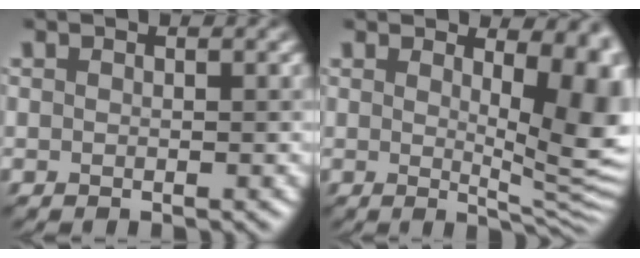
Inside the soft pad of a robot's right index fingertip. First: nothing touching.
{"total": 10.4, "force": [2.2, 4.1, 9.3], "torque": [-0.077, -0.002, 0.032]}